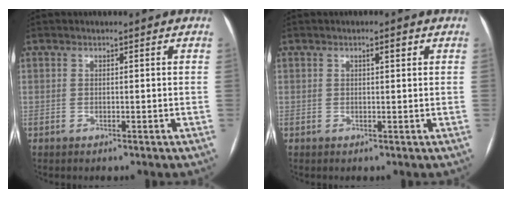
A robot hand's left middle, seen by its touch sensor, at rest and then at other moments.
{"total": 1.3, "force": [0.6, 0.3, 1.2], "torque": [-0.017, 0.002, 0.008]}